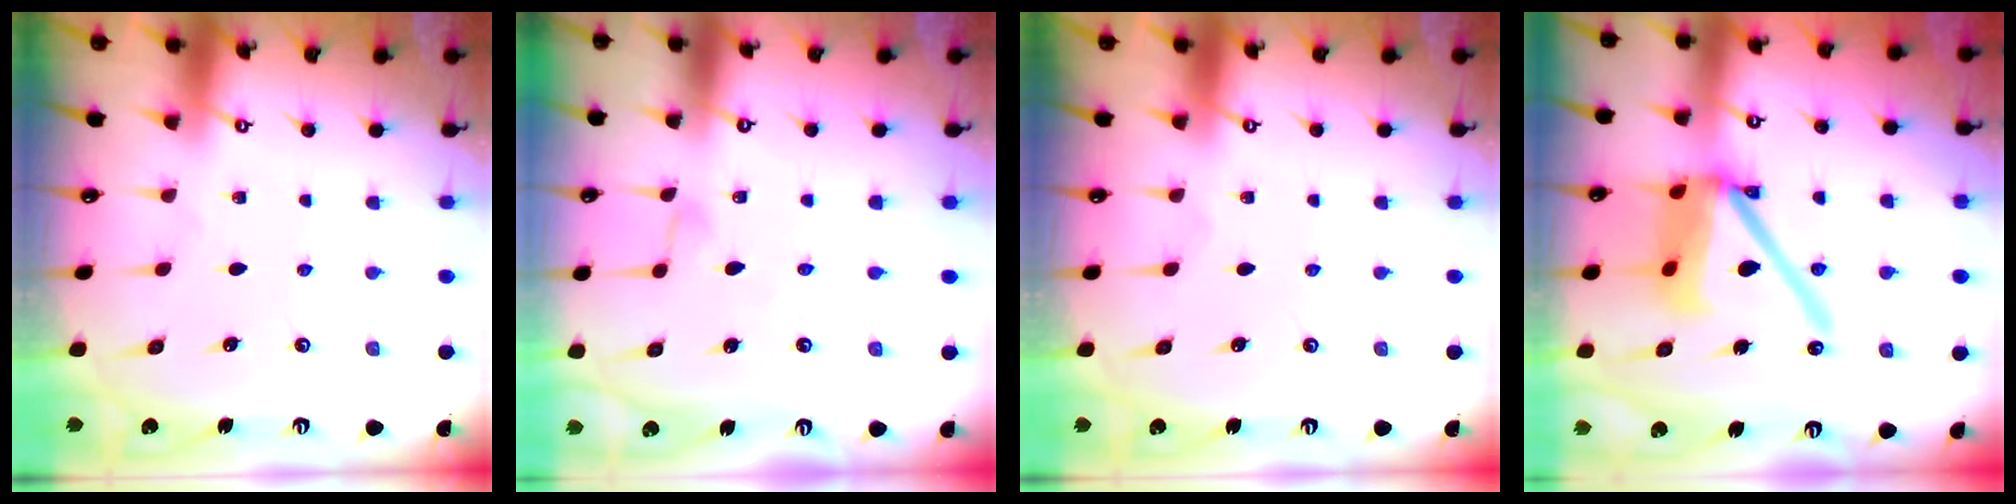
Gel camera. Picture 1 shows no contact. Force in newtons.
{"total": 2.9, "press": 2.9, "slide": 0.3}
{"total": 0.0}
{"total": 16.3, "press": 16.2, "slide": 1.9}